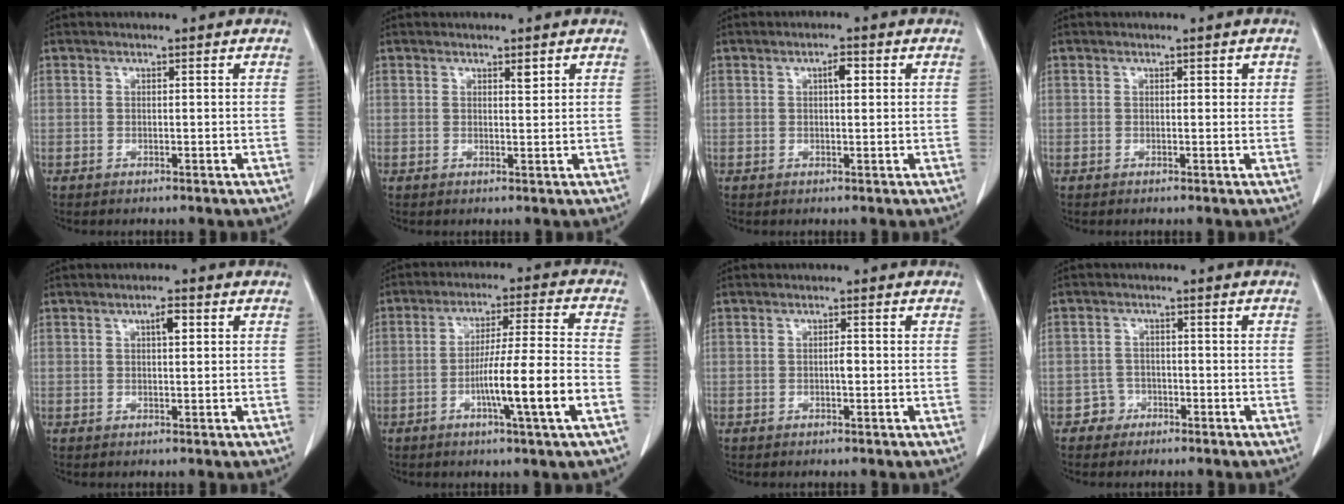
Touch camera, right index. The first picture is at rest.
{"total": 1.0, "force": [0.7, 0.2, 0.7], "torque": [-0.014, -0.006, 0.010]}
{"total": 2.1, "force": [0.7, 0.7, 1.9], "torque": [-0.033, 0.003, 0.010]}
{"total": 1.0, "force": [0.4, 0.7, 0.7], "torque": [-0.005, 0.004, 0.003]}
{"total": 2.2, "force": [0.8, 0.3, 2.0], "torque": [-0.035, 0.002, 0.013]}
{"total": 11.9, "force": [-4.0, -0.8, 11.2], "torque": [-0.192, -0.002, -0.068]}
{"total": 1.0, "force": [-0.2, 0.3, 1.0], "torque": [-0.016, 0.001, -0.004]}
{"total": 2.6, "force": [-1.4, 2.1, -0.5], "torque": [0.014, 0.012, -0.030]}